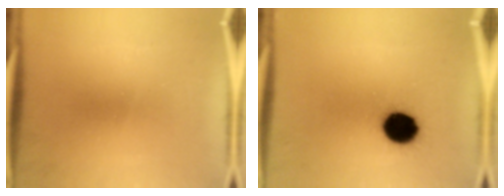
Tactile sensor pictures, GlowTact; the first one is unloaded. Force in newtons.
{"total": 11.1}